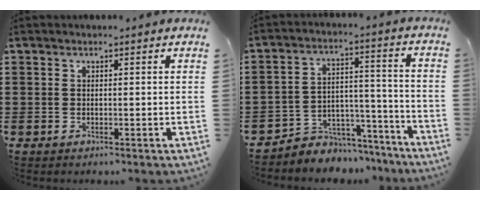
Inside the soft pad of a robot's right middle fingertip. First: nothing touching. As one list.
[{"total": 5.2, "force": [-4.7, 2.3, 0.3], "torque": [-0.007, 0.017, -0.096]}]